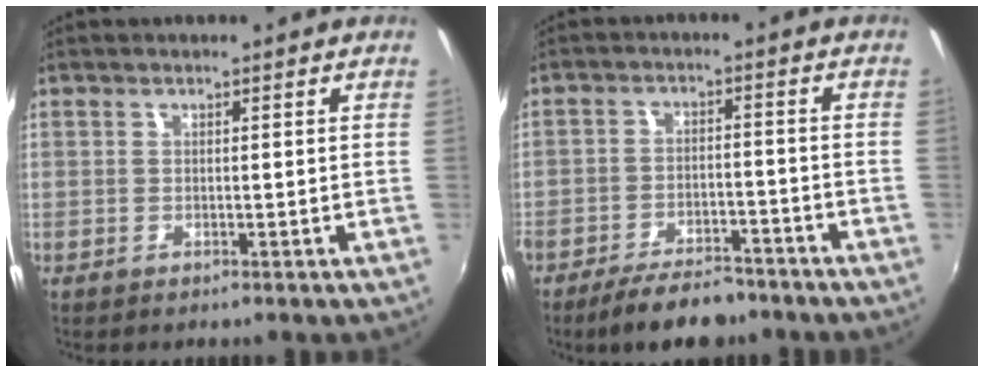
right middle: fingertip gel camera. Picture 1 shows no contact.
{"total": 10.2, "force": [-8.3, 3.5, 4.7], "torque": [-0.109, -0.005, -0.128]}